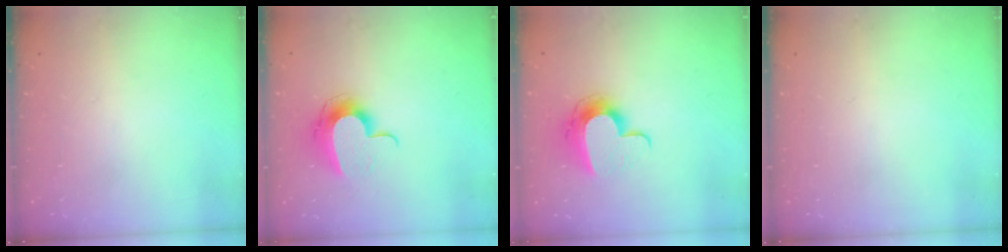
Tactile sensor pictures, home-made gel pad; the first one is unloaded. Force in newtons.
{"total": 10.8, "press": 10.8, "slide": 1.0}
{"total": 11.4, "press": 11.4, "slide": 0.4}
{"total": 0.0}